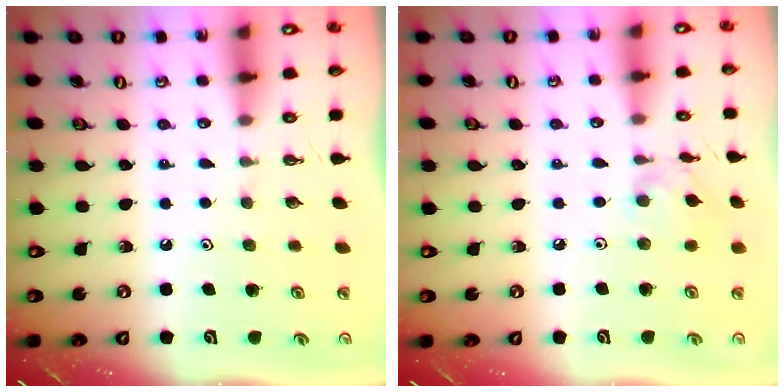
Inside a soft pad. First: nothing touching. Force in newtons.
{"total": 6.2, "press": 6.2, "slide": 0.3}